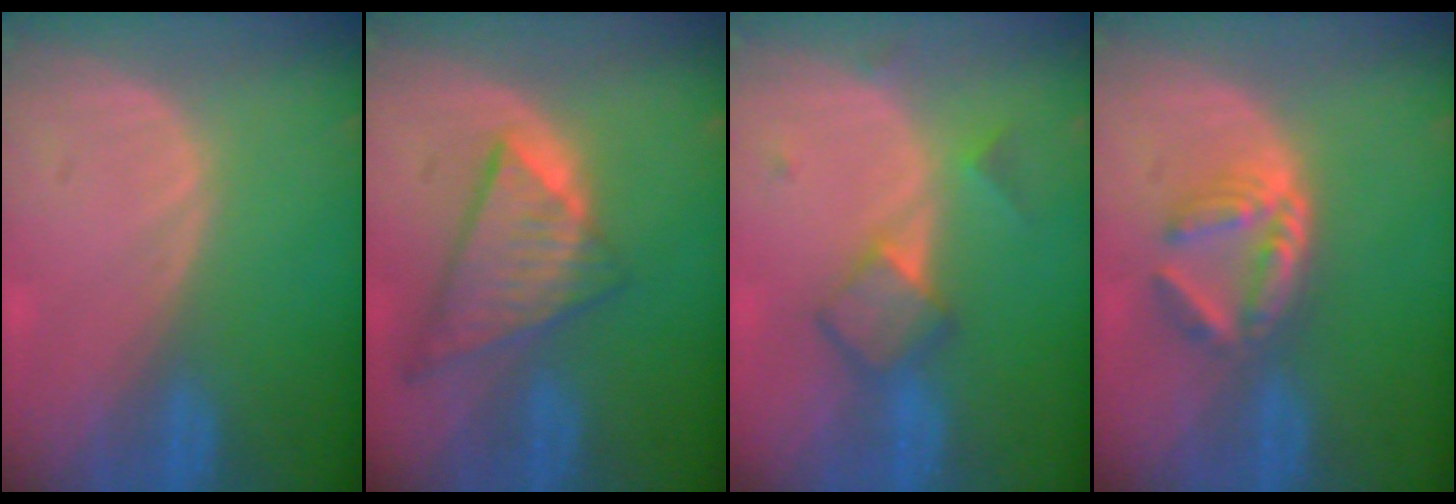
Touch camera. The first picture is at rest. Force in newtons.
{"total": 8.7, "press": 7.5, "slide": 4.3}
{"total": 4.9, "press": 4.8, "slide": 0.6}
{"total": 6.0, "press": 5.2, "slide": 3.1}